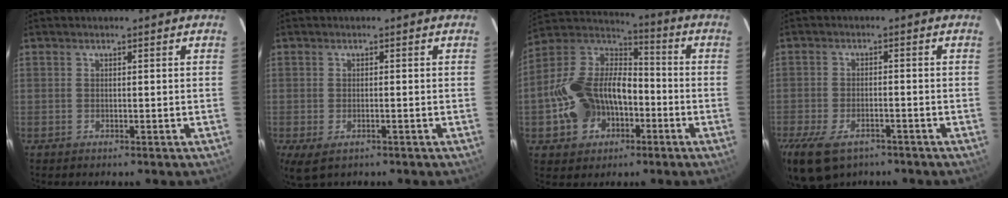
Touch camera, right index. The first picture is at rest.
{"total": 4.6, "force": [-2.6, 1.7, 3.5], "torque": [-0.073, -0.016, -0.038]}
{"total": 17.3, "force": [-5.1, 12.6, 10.7], "torque": [-0.244, 0.031, -0.080]}
{"total": 12.9, "force": [-8.3, 6.5, 7.4], "torque": [-0.190, -0.036, -0.142]}